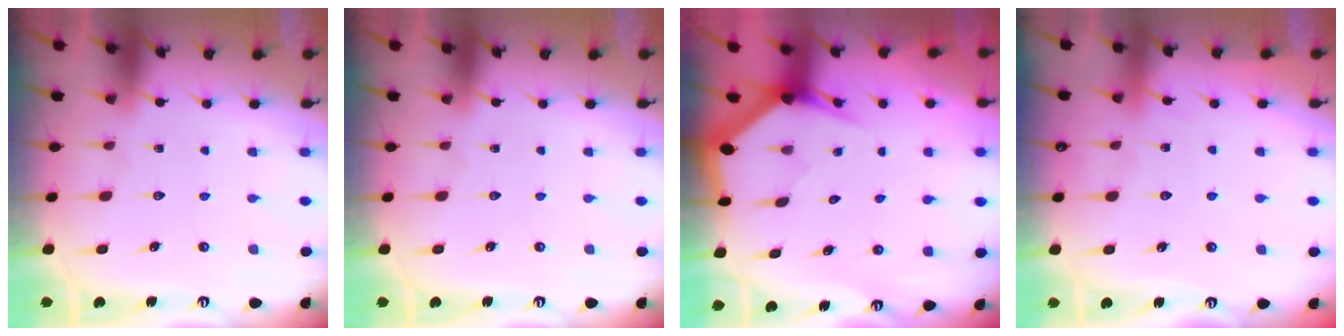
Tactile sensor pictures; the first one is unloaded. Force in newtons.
{"total": 0.0}
{"total": 3.2, "press": 3.2, "slide": 0.0}
{"total": 6.1, "press": 6.0, "slide": 0.9}